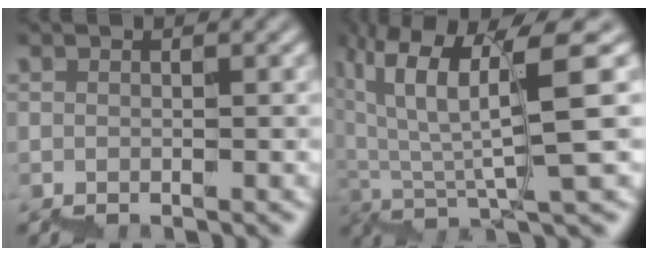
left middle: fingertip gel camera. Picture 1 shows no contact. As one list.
[{"total": 8.3, "force": [4.1, 0.9, 7.2], "torque": [-0.108, 0.012, 0.071]}]